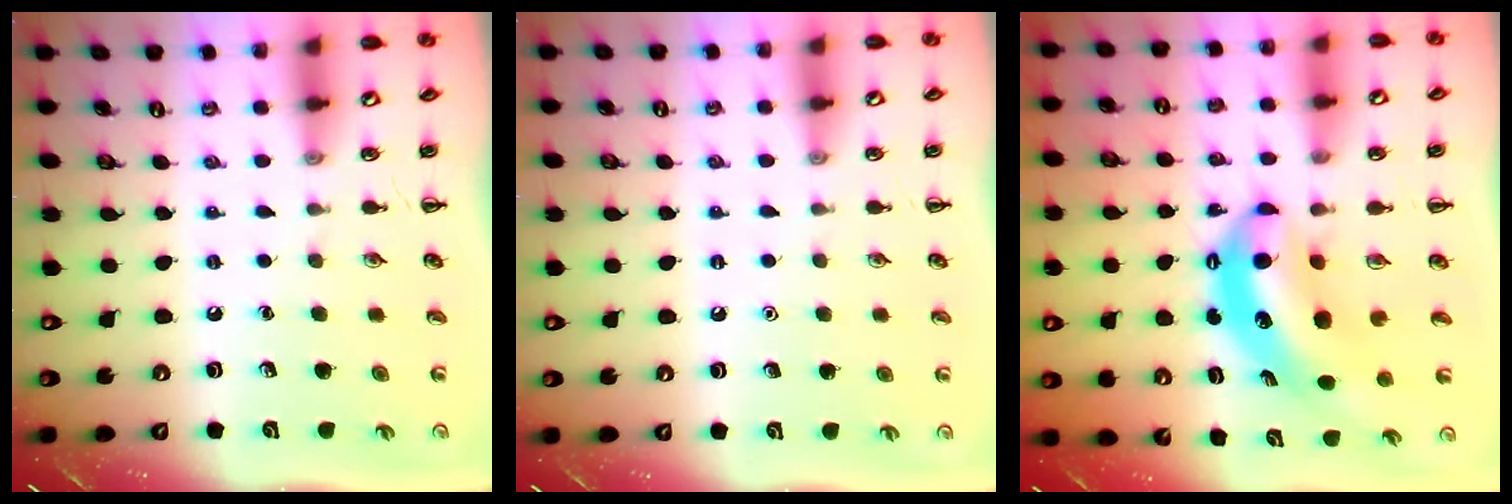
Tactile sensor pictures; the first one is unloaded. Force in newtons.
{"total": 1.6, "press": 1.6, "slide": 0.1}
{"total": 7.9, "press": 7.7, "slide": 2.0}